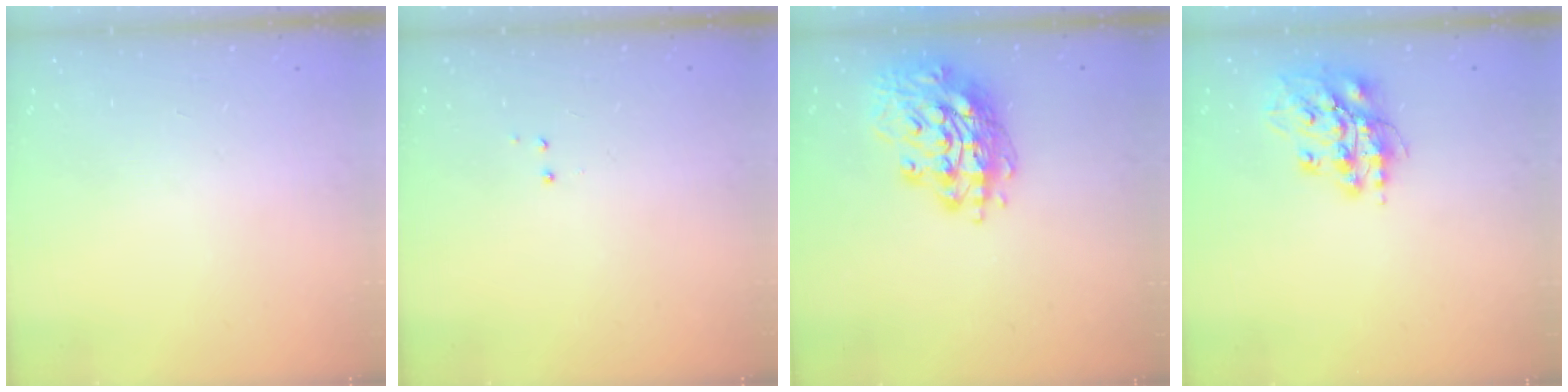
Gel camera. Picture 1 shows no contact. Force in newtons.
{"total": 2.9, "press": 2.8, "slide": 0.6}
{"total": 15.7, "press": 15.7, "slide": 1.3}
{"total": 13.9, "press": 13.7, "slide": 2.0}